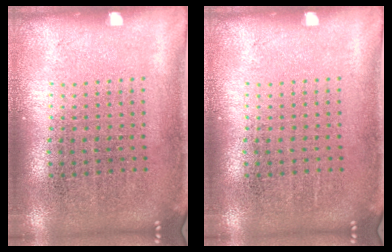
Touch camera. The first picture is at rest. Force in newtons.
{"total": 0.0}